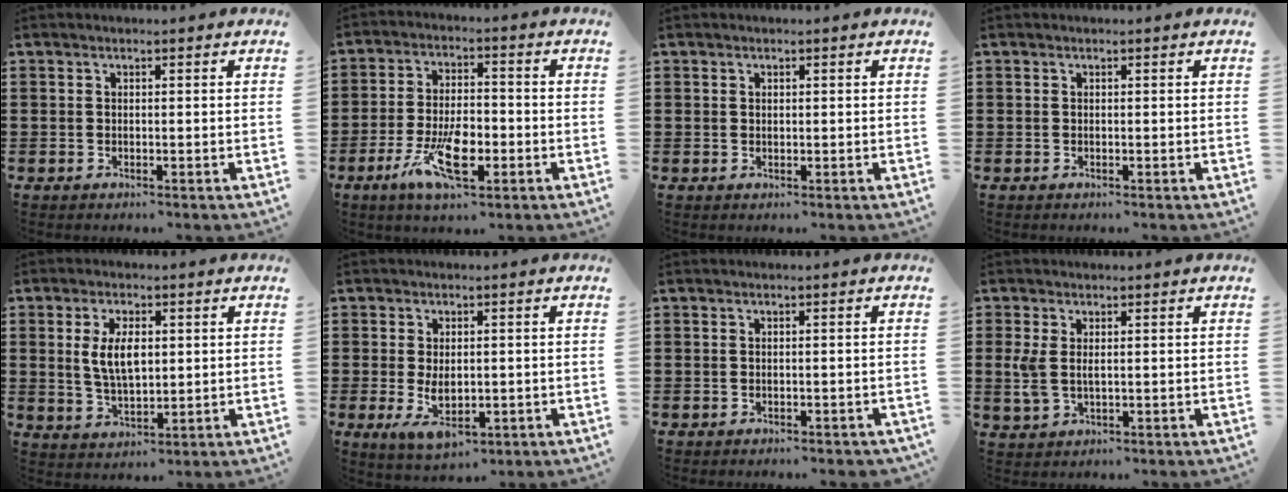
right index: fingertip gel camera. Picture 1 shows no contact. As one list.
[{"total": 9.5, "force": [-3.7, 4.0, 7.7], "torque": [-0.162, -0.005, -0.066]}, {"total": 0.5, "force": [0.3, 0.4, 0.2], "torque": [-0.005, 0.002, 0.005]}, {"total": 0.0}, {"total": 6.2, "force": [1.0, 3.0, 5.3], "torque": [-0.101, 0.007, 0.014]}, {"total": 4.7, "force": [-0.7, 2.6, 3.9], "torque": [-0.082, -0.006, -0.019]}, {"total": 0.6, "force": [-0.4, 0.2, 0.3], "torque": [-0.009, -0.003, -0.008]}, {"total": 3.1, "force": [0.5, 1.5, 2.7], "torque": [-0.070, 0.001, 0.003]}]